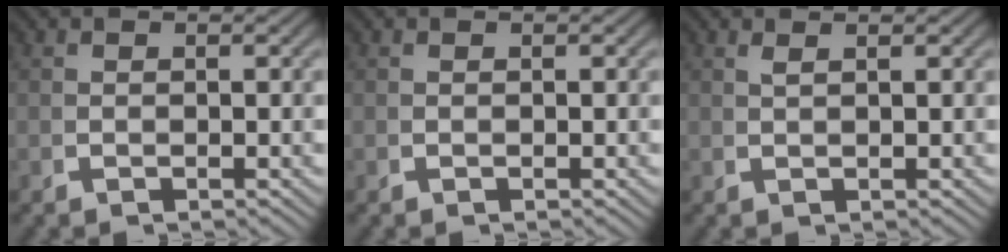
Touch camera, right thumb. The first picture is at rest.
{"total": 0.0}
{"total": 1.0, "force": [0.9, -0.4, 0.4], "torque": [-0.008, 0.003, 0.021]}